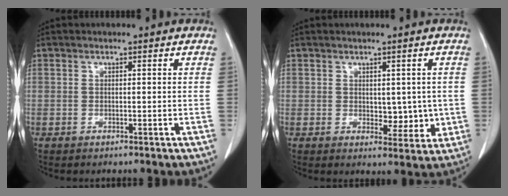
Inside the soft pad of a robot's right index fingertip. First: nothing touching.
{"total": 4.2, "force": [0.2, 2.4, 3.4], "torque": [-0.035, -0.009, 0.011]}